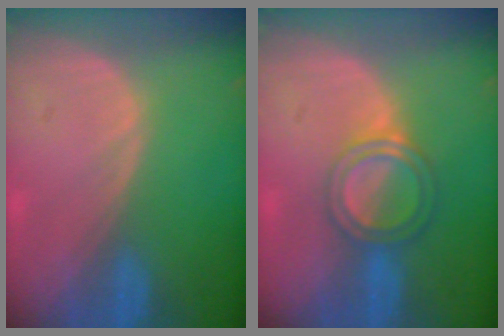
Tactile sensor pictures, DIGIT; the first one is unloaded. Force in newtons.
{"total": 5.1, "press": 4.6, "slide": 2.1}